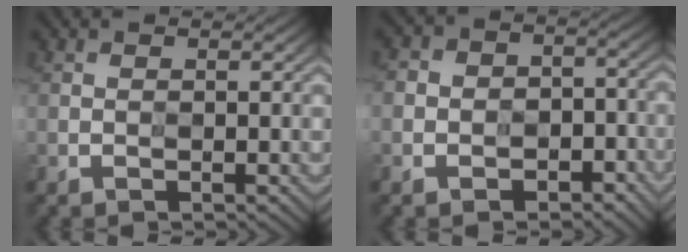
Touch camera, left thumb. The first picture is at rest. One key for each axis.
{"total": 5.0, "fx": -2.4, "fy": 4.1, "fz": 1.7, "tx": -0.013, "ty": 0.000, "tz": -0.047}